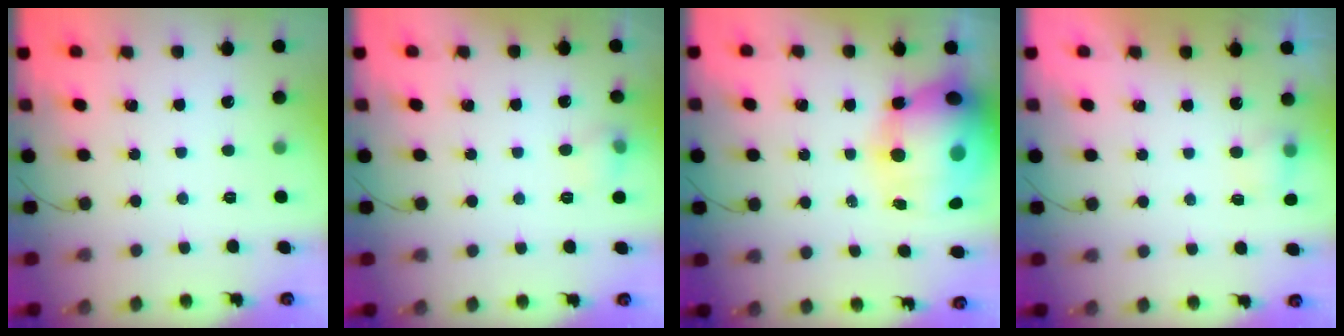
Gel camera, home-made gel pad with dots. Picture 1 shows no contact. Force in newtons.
{"total": 6.9, "press": 6.5, "slide": 2.2}
{"total": 24.9, "press": 24.3, "slide": 5.7}
{"total": 4.4, "press": 4.1, "slide": 1.4}